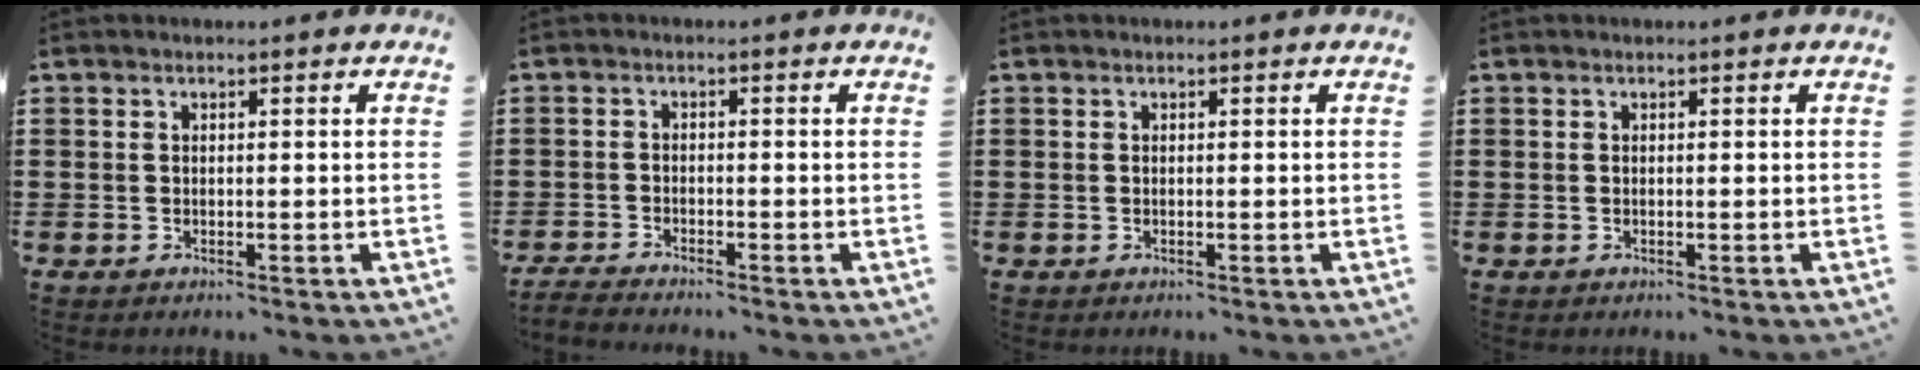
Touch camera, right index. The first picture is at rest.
{"total": 1.8, "force": [-1.8, 0.0, 0.0], "torque": [-0.004, 0.001, -0.037]}
{"total": 0.0}
{"total": 0.0}